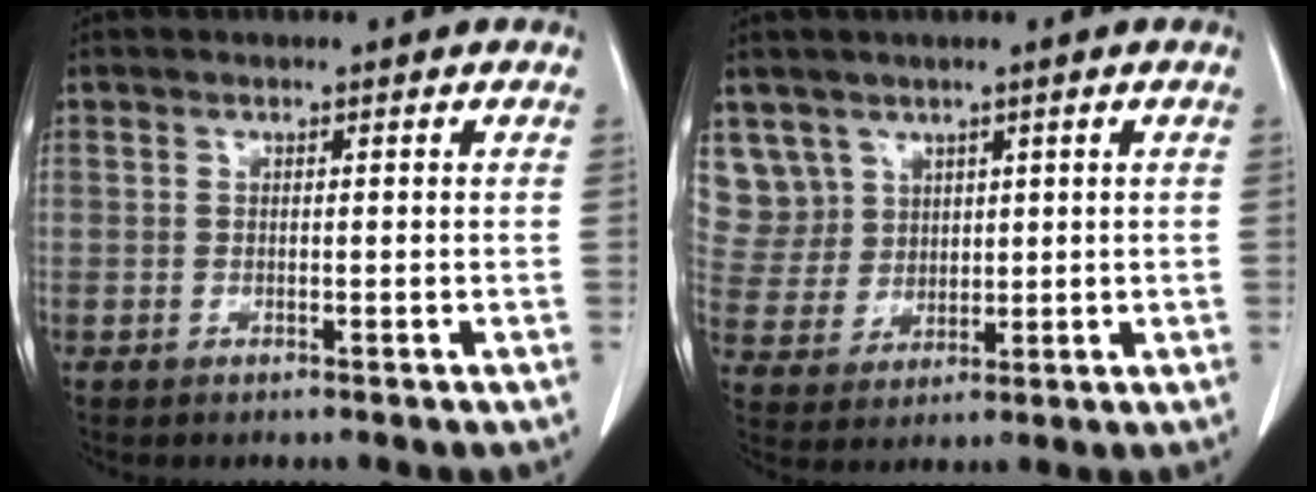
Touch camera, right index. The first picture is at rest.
{"total": 7.9, "force": [4.7, 6.4, -0.1], "torque": [-0.001, 0.013, 0.108]}